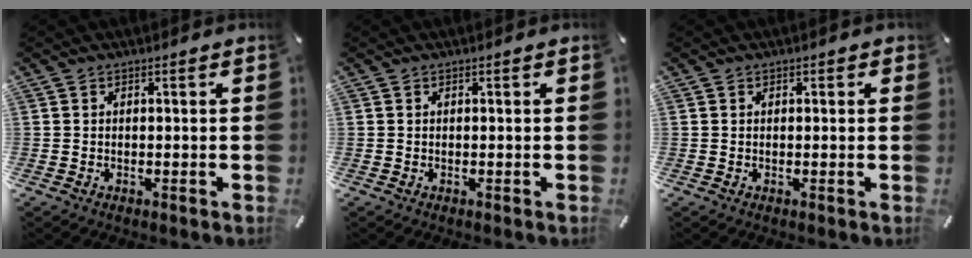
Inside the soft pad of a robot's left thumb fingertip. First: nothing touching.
{"total": 0.0}
{"total": 0.5, "force": [0.2, 0.4, 0.2], "torque": [-0.003, 0.004, 0.003]}